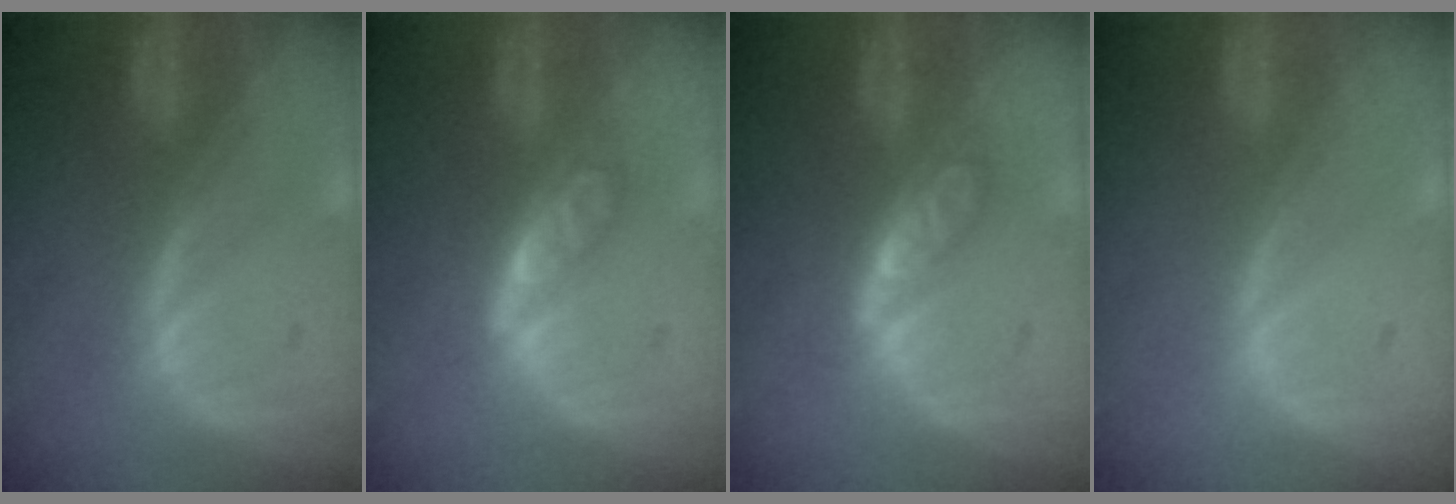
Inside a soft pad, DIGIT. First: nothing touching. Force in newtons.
{"total": 4.7, "press": 4.2, "slide": 2.1}
{"total": 4.5, "press": 4.0, "slide": 2.0}
{"total": 0.0}